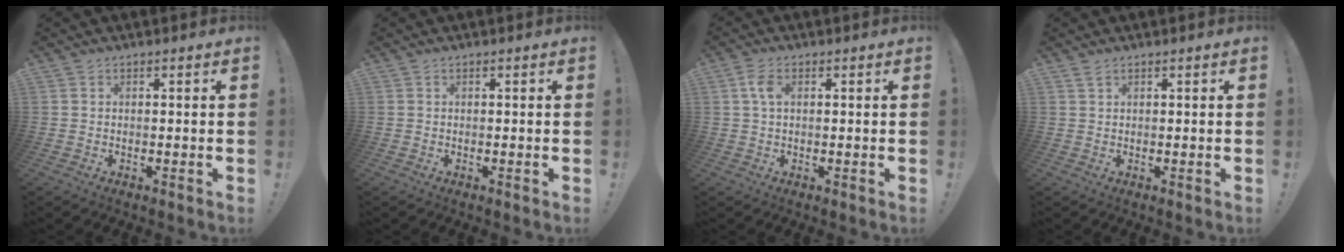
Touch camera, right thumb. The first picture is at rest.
{"total": 0.0}
{"total": 4.0, "force": [1.0, 2.1, 3.2], "torque": [-0.061, 0.007, 0.016]}
{"total": 1.3, "force": [0.9, 0.4, 0.8], "torque": [-0.021, 0.003, 0.018]}